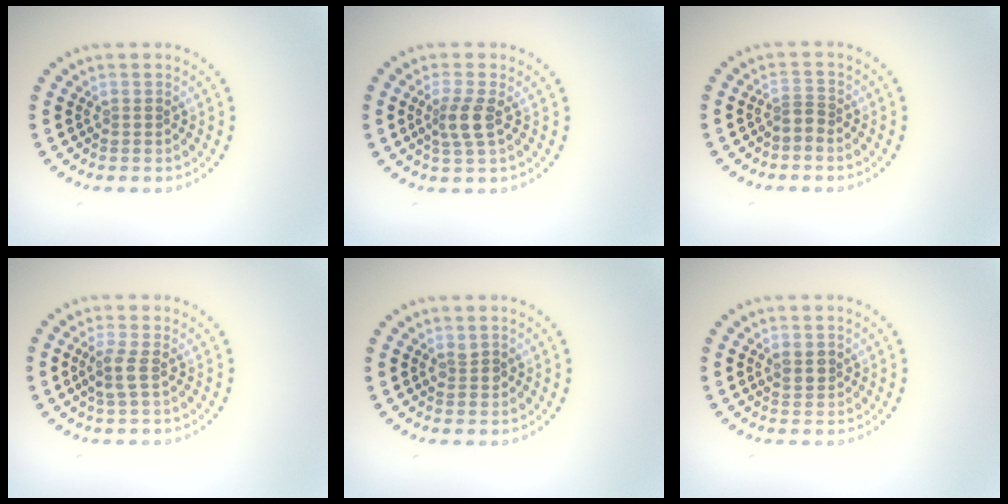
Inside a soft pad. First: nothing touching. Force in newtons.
{"total": 2.4, "press": 1.9, "slide": 1.4}
{"total": 1.1, "press": 0.7, "slide": 0.9}
{"total": 1.8, "press": 1.5, "slide": 1.0}
{"total": 0.8, "press": 0.7, "slide": 0.1}
{"total": 1.3, "press": 1.3, "slide": 0.4}